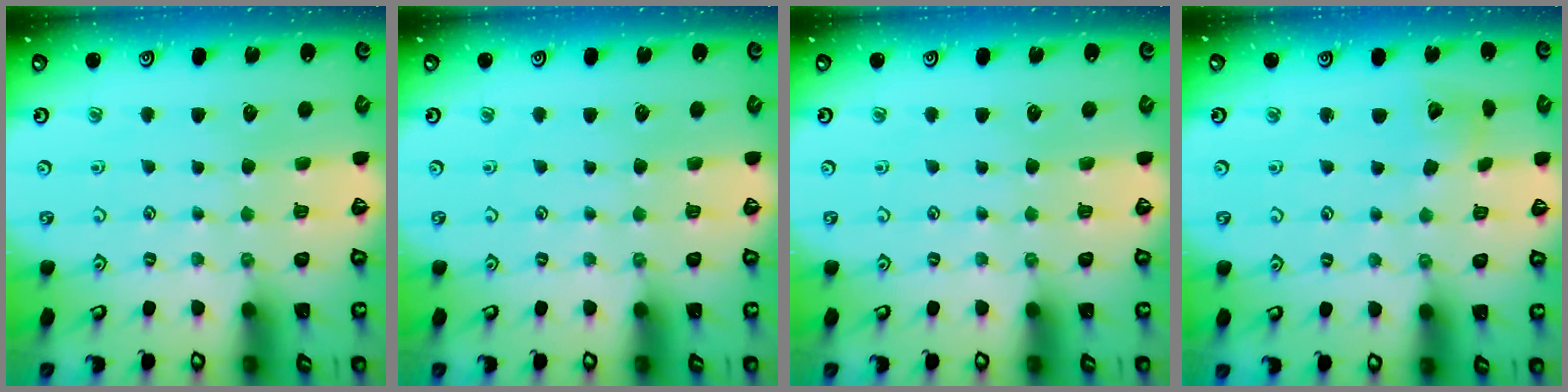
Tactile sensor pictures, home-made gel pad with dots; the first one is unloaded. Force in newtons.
{"total": 0.0}
{"total": 0.0}
{"total": 3.6, "press": 3.6, "slide": 0.5}